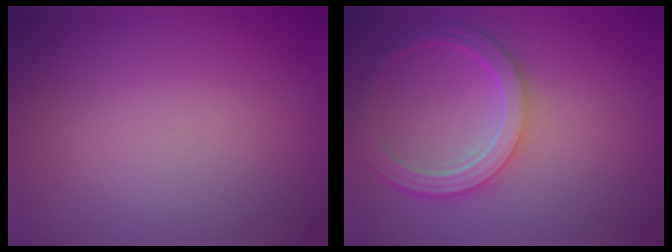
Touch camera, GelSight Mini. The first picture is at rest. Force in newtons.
{"total": 4.6, "press": 3.7, "slide": 2.8}